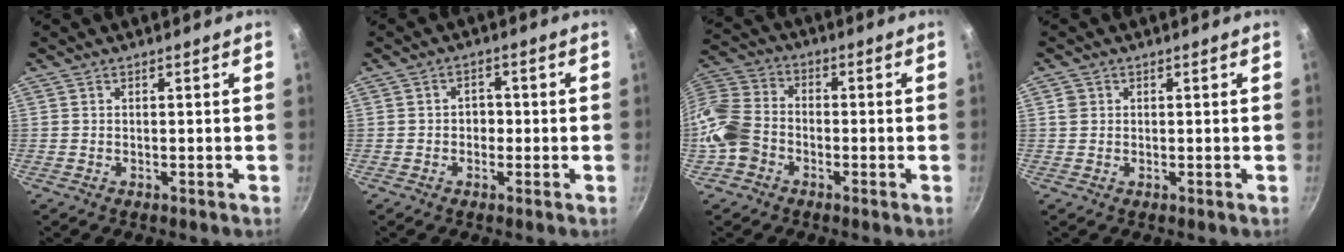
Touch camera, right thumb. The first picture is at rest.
{"total": 2.6, "force": [-0.5, 2.2, 1.4], "torque": [-0.001, 0.008, -0.008]}
{"total": 10.8, "force": [-4.0, 8.3, 5.6], "torque": [-0.096, 0.036, -0.100]}
{"total": 1.8, "force": [0.3, 1.7, 0.6], "torque": [-0.004, 0.007, 0.005]}